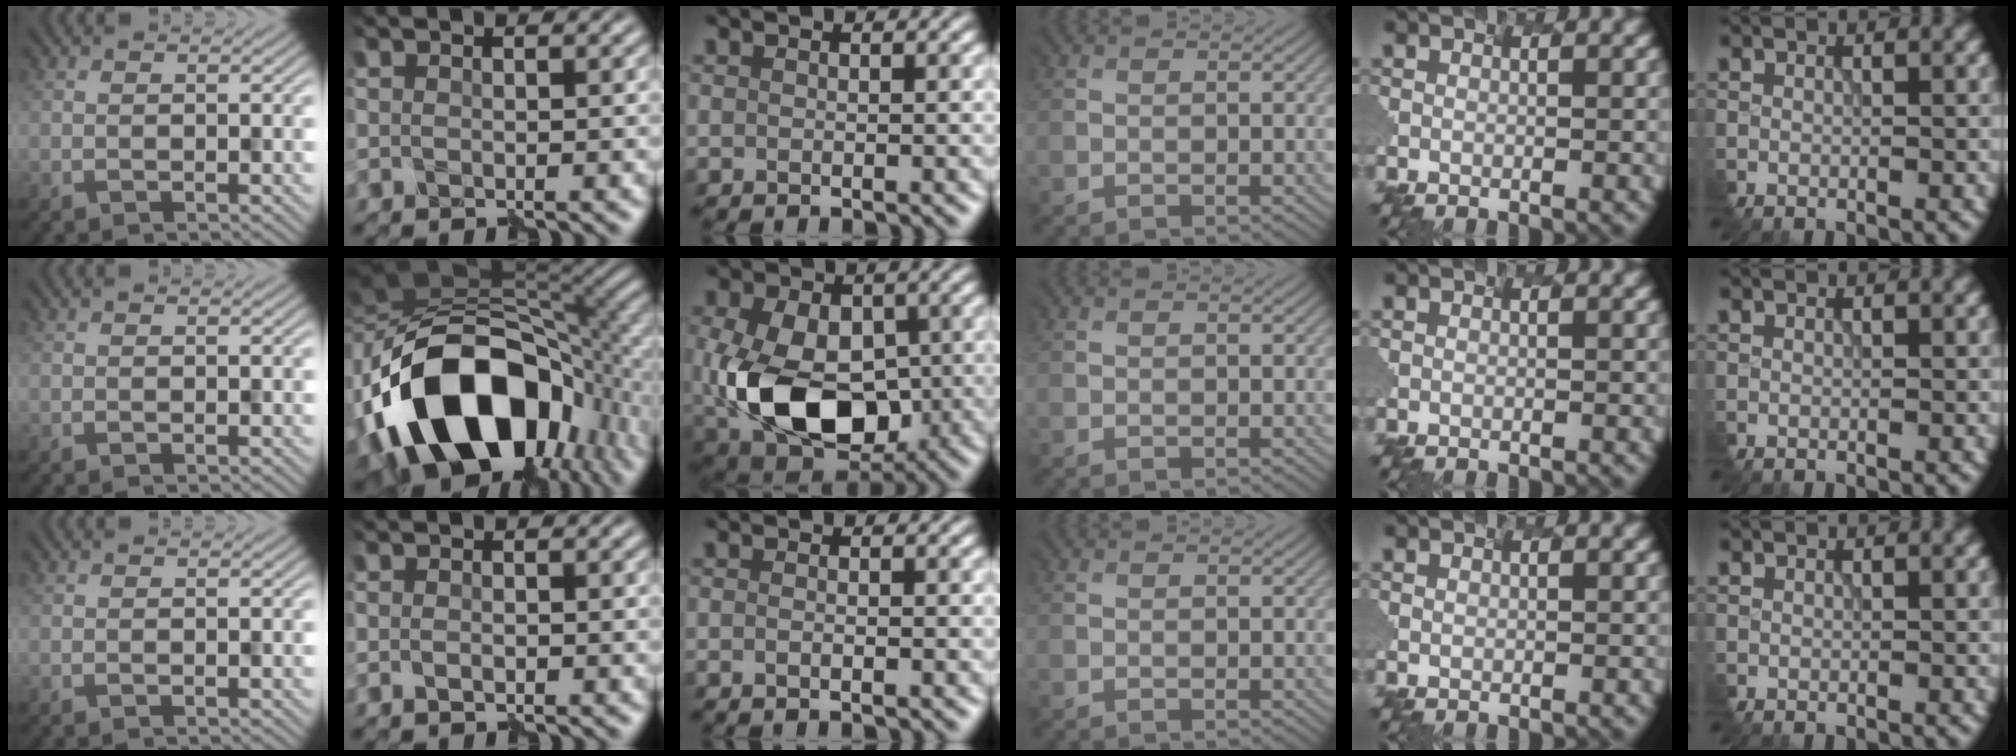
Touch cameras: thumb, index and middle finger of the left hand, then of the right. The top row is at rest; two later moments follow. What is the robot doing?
{"motion": "assemble", "object": "hinged jar"}